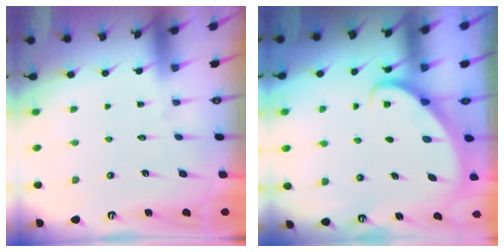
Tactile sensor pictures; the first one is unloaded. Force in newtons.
{"total": 2.3, "press": 2.3, "slide": 0.2}